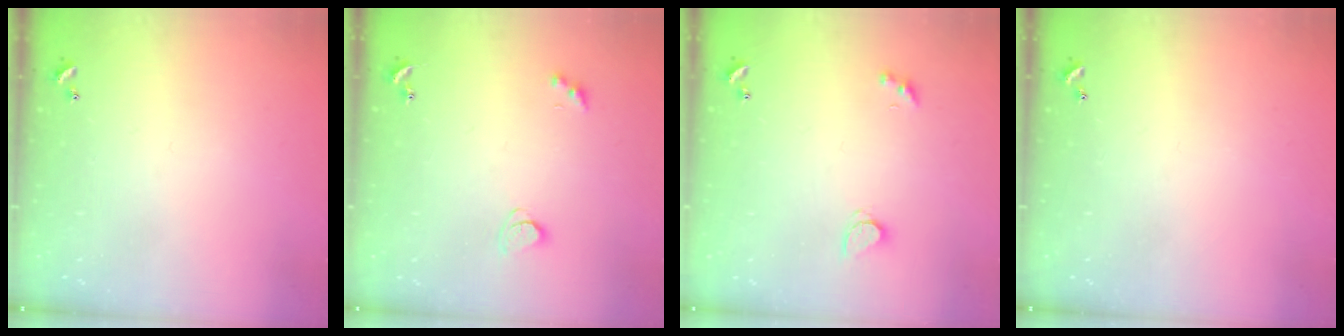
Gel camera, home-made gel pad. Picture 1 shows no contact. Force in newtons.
{"total": 2.2, "press": 2.1, "slide": 0.7}
{"total": 2.3, "press": 2.3, "slide": 0.3}
{"total": 0.0}